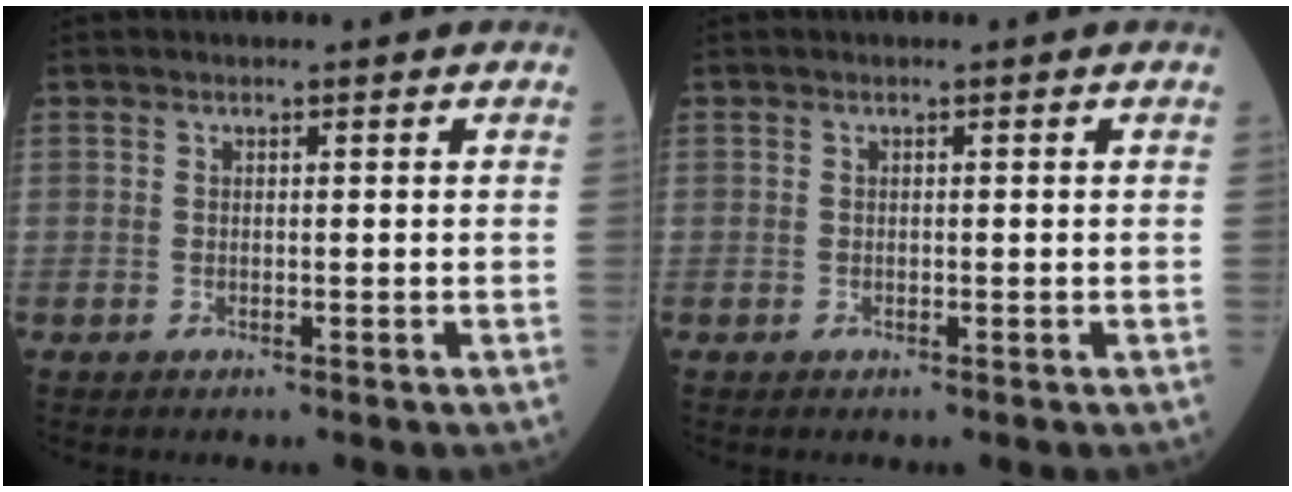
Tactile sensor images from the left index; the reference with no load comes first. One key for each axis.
{"total": 0.0}